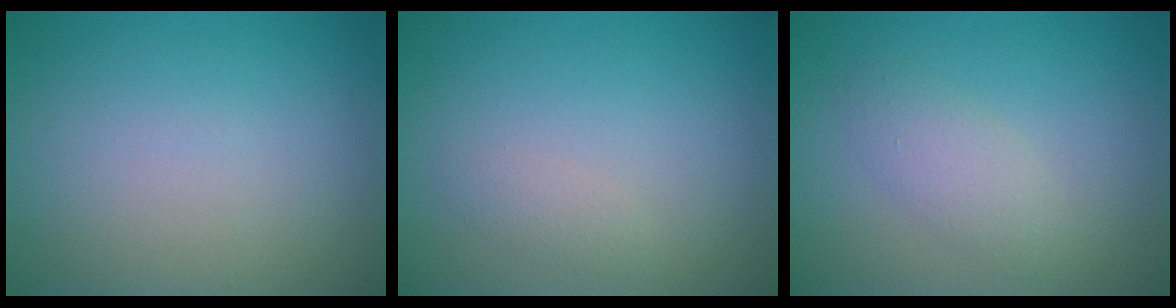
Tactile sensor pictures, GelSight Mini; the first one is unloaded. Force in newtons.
{"total": 1.0, "press": 1.0, "slide": 0.0}
{"total": 2.3, "press": 2.3, "slide": 0.2}